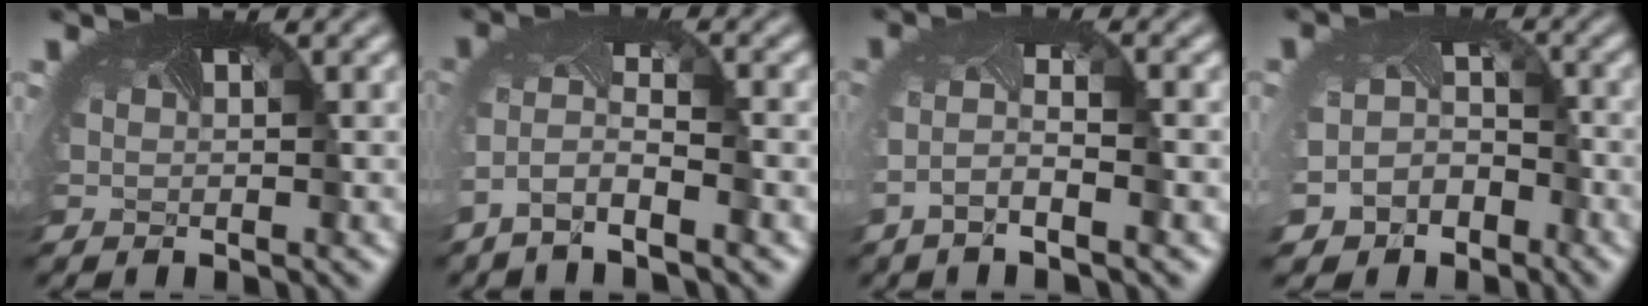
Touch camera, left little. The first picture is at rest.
{"total": 4.3, "force": [-2.8, 1.0, 3.2], "torque": [-0.081, -0.006, -0.056]}
{"total": 3.7, "force": [-1.8, 0.7, 3.1], "torque": [-0.074, -0.006, -0.036]}
{"total": 5.1, "force": [-3.7, 3.2, 1.1], "torque": [-0.019, -0.015, -0.052]}